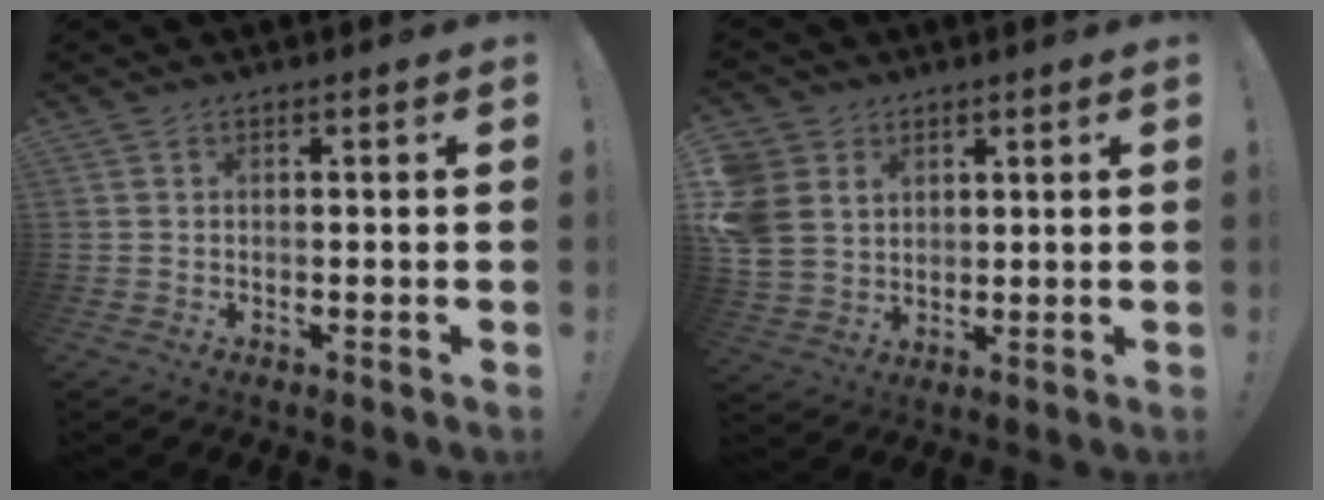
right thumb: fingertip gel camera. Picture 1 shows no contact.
{"total": 9.1, "force": [3.0, 7.8, 3.6], "torque": [-0.086, -0.016, 0.062]}